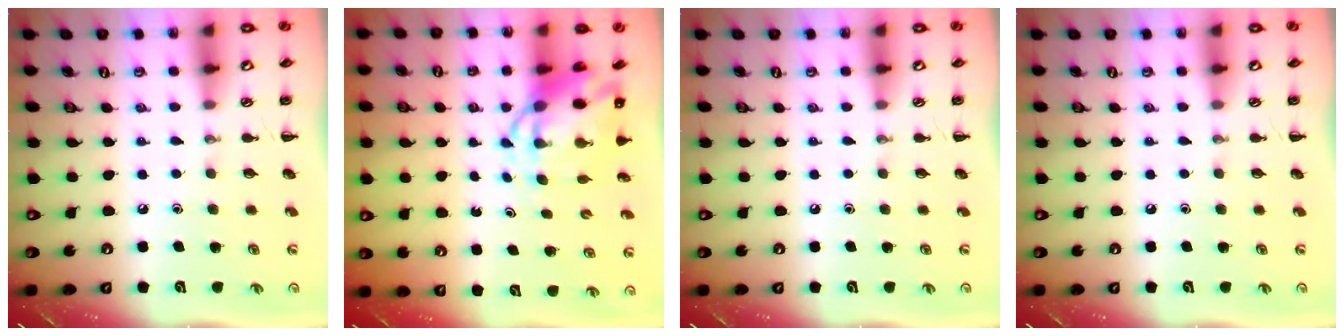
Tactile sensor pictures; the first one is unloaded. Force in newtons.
{"total": 6.9, "press": 6.7, "slide": 1.8}
{"total": 0.0}
{"total": 0.0}